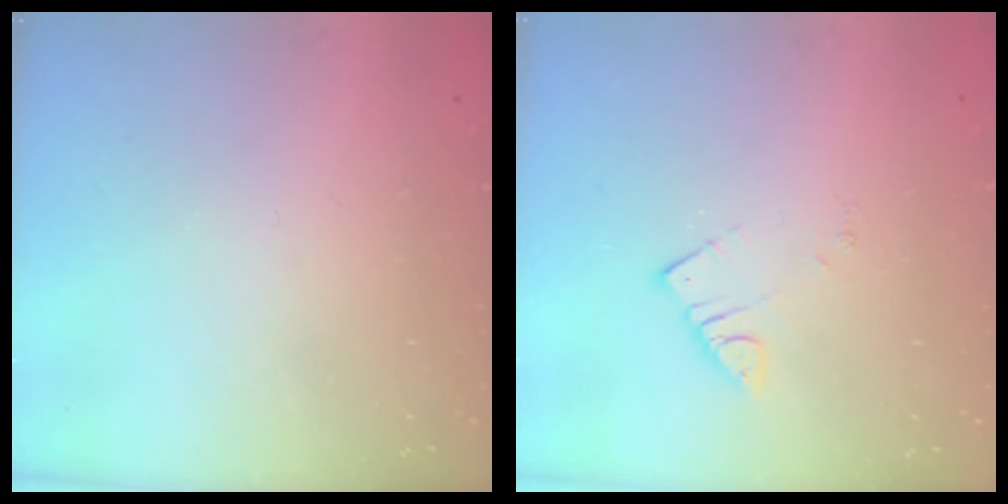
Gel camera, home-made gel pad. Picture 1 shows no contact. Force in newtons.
{"total": 2.8, "press": 2.7, "slide": 0.3}